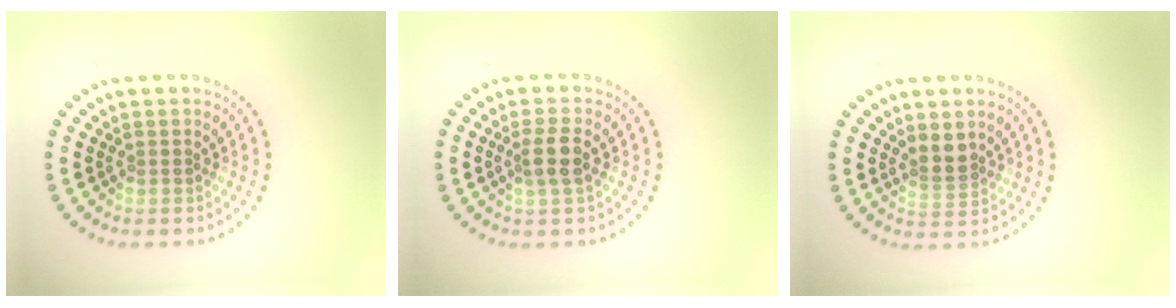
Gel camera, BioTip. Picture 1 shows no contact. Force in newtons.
{"total": 2.3, "press": 2.0, "slide": 1.0}
{"total": 2.0, "press": 1.6, "slide": 1.2}